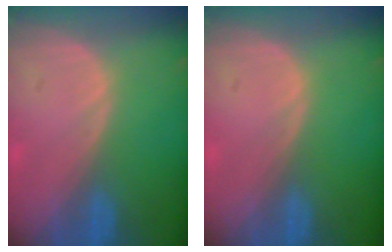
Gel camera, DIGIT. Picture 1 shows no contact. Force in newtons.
{"total": 0.0}